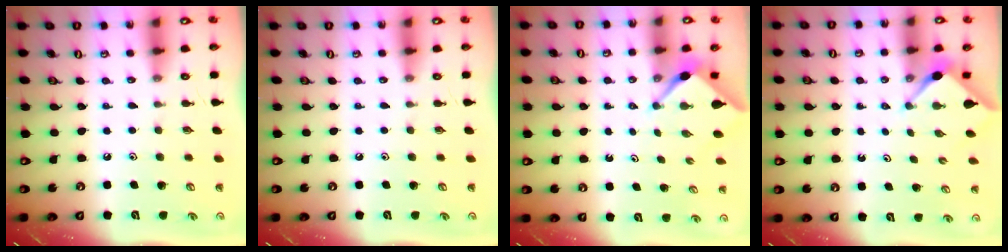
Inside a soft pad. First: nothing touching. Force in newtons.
{"total": 0.0}
{"total": 2.3, "press": 2.3, "slide": 0.3}
{"total": 3.0, "press": 2.9, "slide": 0.3}